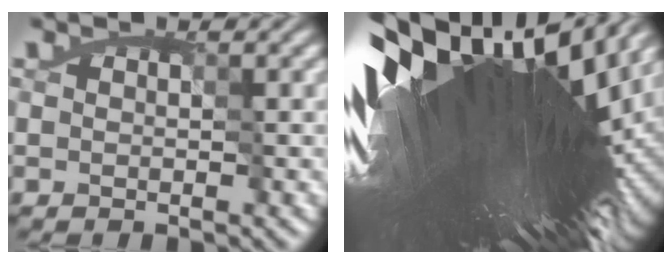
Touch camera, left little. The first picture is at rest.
{"total": 18.9, "force": [5.5, 4.9, 17.4], "torque": [-0.325, 0.012, 0.103]}